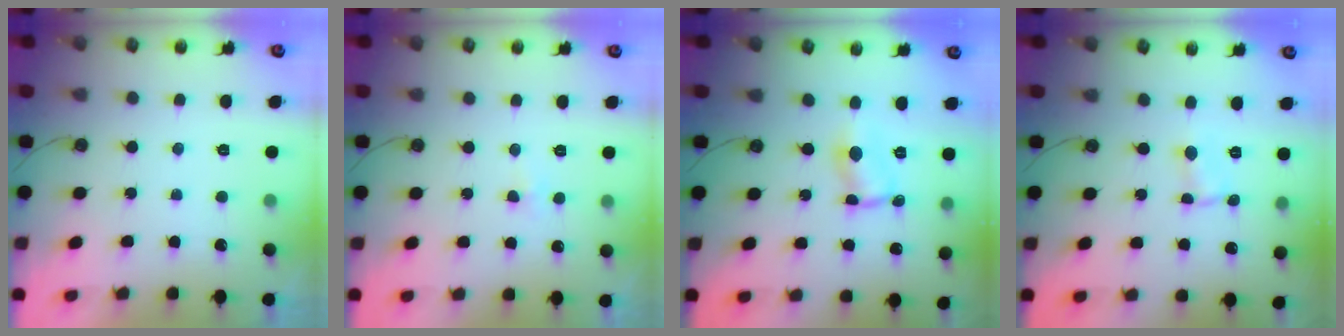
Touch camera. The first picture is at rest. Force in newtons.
{"total": 3.0, "press": 2.9, "slide": 0.6}
{"total": 1.6, "press": 1.5, "slide": 0.1}
{"total": 0.6, "press": 0.6, "slide": 0.1}